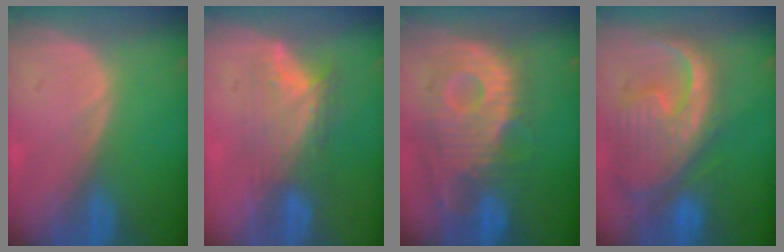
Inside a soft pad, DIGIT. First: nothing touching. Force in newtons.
{"total": 7.0, "press": 6.5, "slide": 2.6}
{"total": 11.8, "press": 10.7, "slide": 5.1}
{"total": 12.8, "press": 10.9, "slide": 6.6}